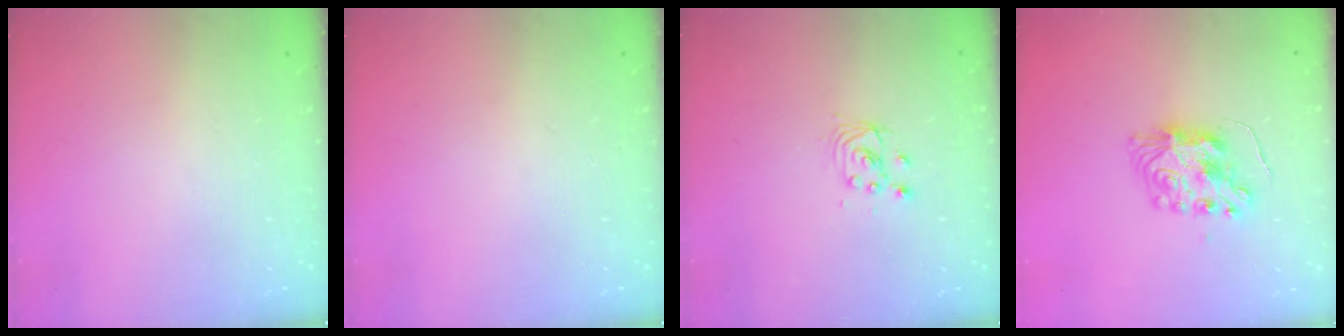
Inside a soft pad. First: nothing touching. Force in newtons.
{"total": 0.0}
{"total": 3.3, "press": 3.3, "slide": 0.3}
{"total": 9.0, "press": 9.0, "slide": 0.9}